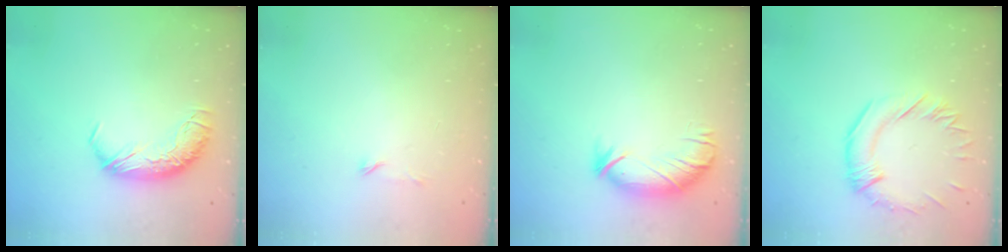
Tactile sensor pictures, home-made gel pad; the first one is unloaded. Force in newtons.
{"total": 8.3, "press": 8.2, "slide": 0.8}
{"total": 3.3, "press": 3.0, "slide": 1.5}
{"total": 1.0, "press": 0.6, "slide": 0.8}